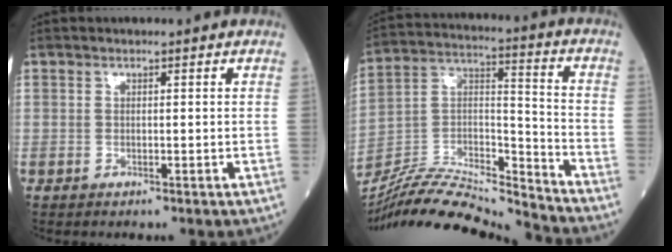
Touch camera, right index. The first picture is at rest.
{"total": 19.9, "force": [-19.2, 0.7, 5.3], "torque": [-0.106, 0.024, -0.333]}